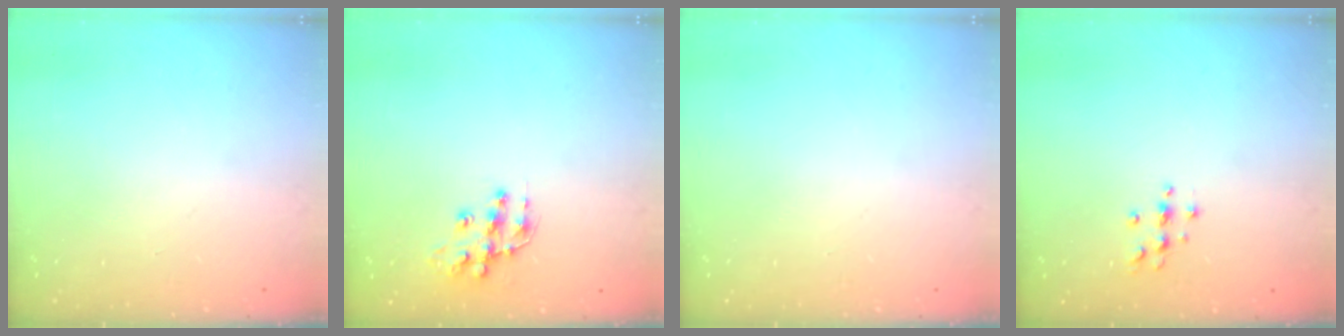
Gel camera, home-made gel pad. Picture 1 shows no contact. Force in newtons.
{"total": 11.6, "press": 11.5, "slide": 0.9}
{"total": 0.0}
{"total": 3.7, "press": 3.7, "slide": 0.4}